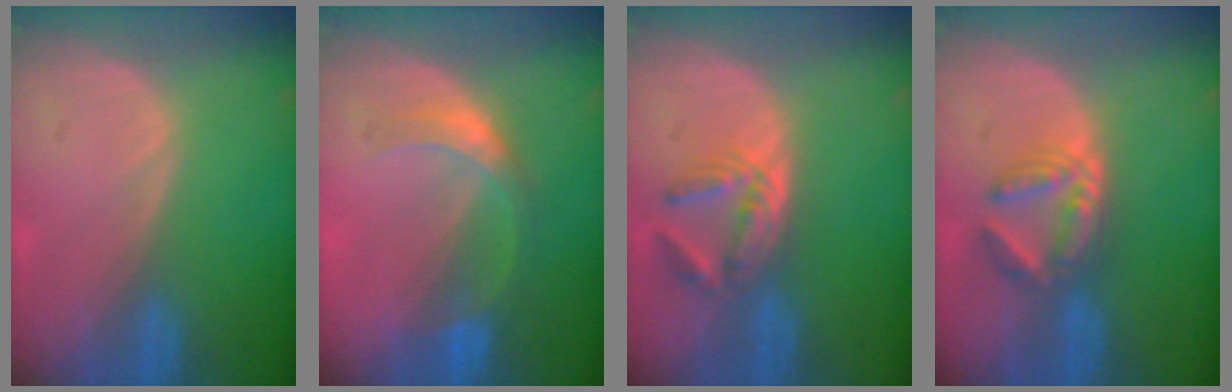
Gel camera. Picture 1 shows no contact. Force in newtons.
{"total": 5.2, "press": 4.8, "slide": 2.1}
{"total": 5.8, "press": 5.2, "slide": 2.6}
{"total": 6.0, "press": 5.4, "slide": 2.7}